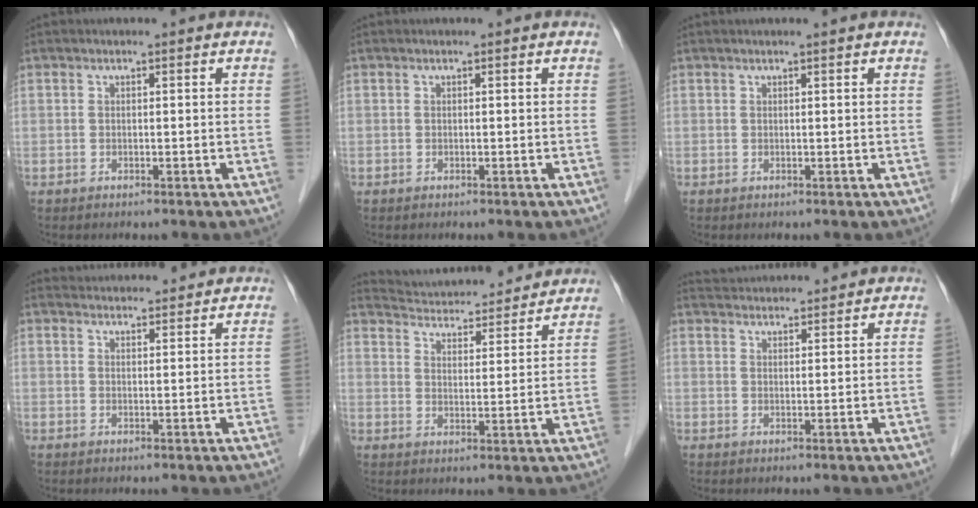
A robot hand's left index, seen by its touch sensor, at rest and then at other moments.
{"total": 0.0}
{"total": 0.8, "force": [0.6, -0.2, 0.4], "torque": [-0.014, 0.001, 0.017]}
{"total": 7.4, "force": [7.3, 1.0, 1.0], "torque": [-0.013, 0.028, 0.092]}
{"total": 17.5, "force": [16.8, 2.7, 4.2], "torque": [-0.066, 0.013, 0.232]}
{"total": 9.2, "force": [9.0, 0.6, 1.9], "torque": [-0.036, 0.033, 0.129]}